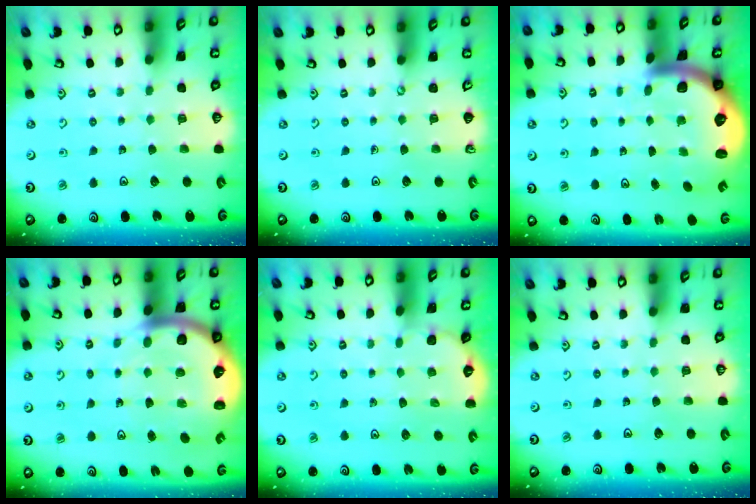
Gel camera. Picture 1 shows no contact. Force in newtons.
{"total": 0.0}
{"total": 4.6, "press": 4.5, "slide": 1.1}
{"total": 11.1, "press": 10.9, "slide": 2.0}
{"total": 2.0, "press": 2.0, "slide": 0.1}
{"total": 0.0}